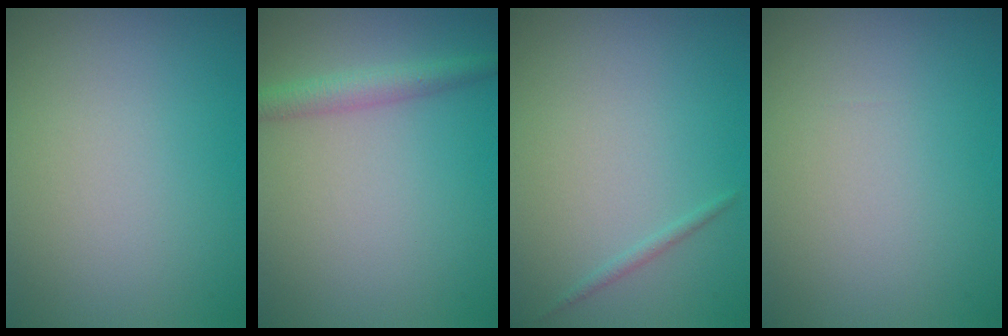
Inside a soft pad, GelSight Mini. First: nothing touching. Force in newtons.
{"total": 2.5, "press": 2.5, "slide": 0.1}
{"total": 0.7, "press": 0.7, "slide": 0.0}
{"total": 0.0}